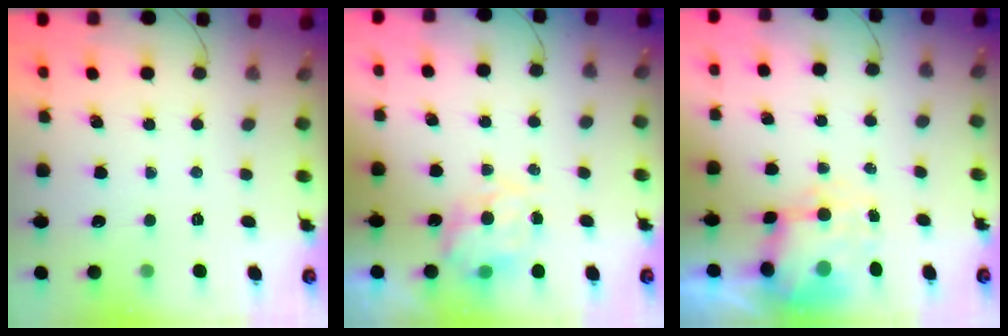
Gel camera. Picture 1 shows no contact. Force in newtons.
{"total": 9.1, "press": 9.0, "slide": 0.6}
{"total": 7.1, "press": 6.9, "slide": 1.3}